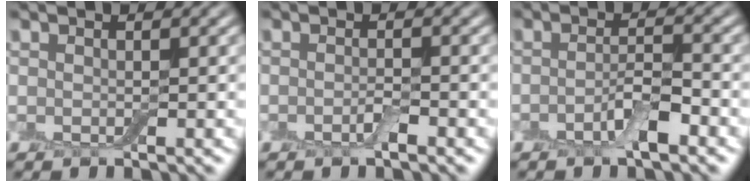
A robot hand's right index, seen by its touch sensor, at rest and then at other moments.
{"total": 1.2, "force": [-0.6, 0.3, 1.0], "torque": [-0.020, -0.001, -0.012]}
{"total": 3.0, "force": [-1.5, 0.8, 2.4], "torque": [-0.045, 0.005, -0.032]}